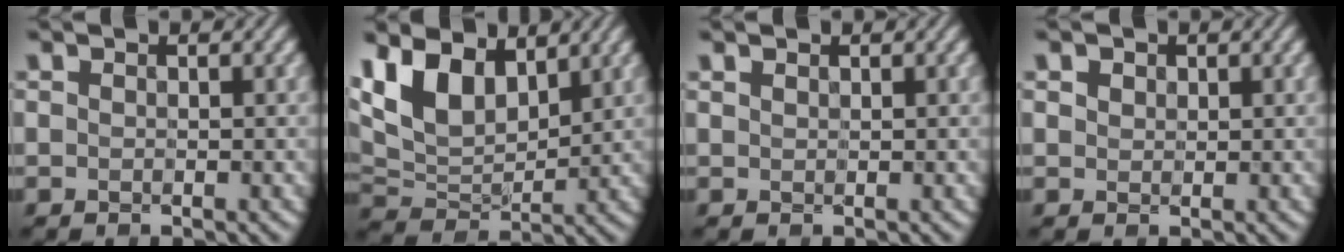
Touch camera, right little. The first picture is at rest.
{"total": 7.9, "force": [3.7, 4.5, 5.3], "torque": [-0.127, 0.003, 0.068]}
{"total": 0.7, "force": [0.6, 0.3, 0.3], "torque": [-0.005, 0.003, 0.005]}
{"total": 1.4, "force": [0.7, 1.1, 0.5], "torque": [-0.017, -0.002, 0.019]}